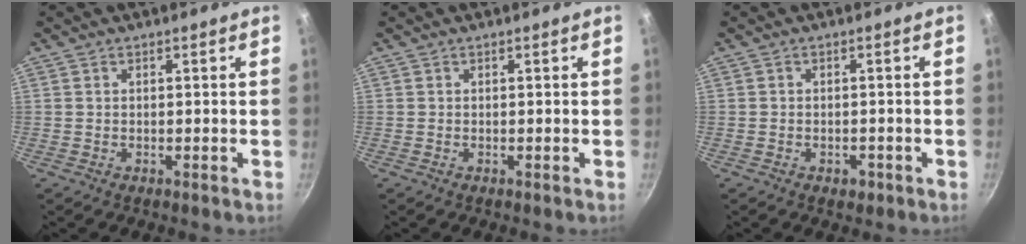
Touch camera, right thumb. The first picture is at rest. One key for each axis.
{"total": 0.0}
{"total": 1.8, "fx": -0.9, "fy": 1.2, "fz": 0.9, "tx": -0.009, "ty": 0.003, "tz": -0.011}